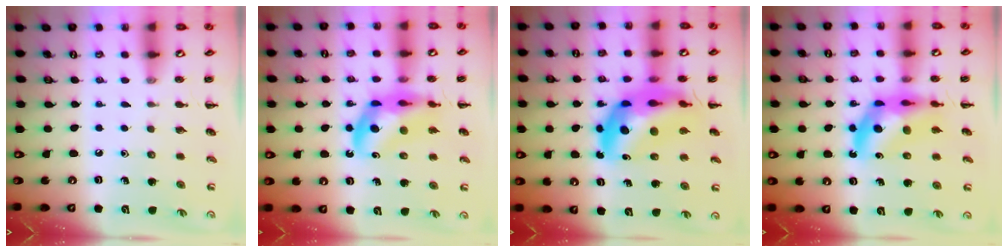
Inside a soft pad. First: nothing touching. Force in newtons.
{"total": 12.6, "press": 12.1, "slide": 3.5}
{"total": 15.2, "press": 14.6, "slide": 4.3}
{"total": 11.3, "press": 10.7, "slide": 3.6}